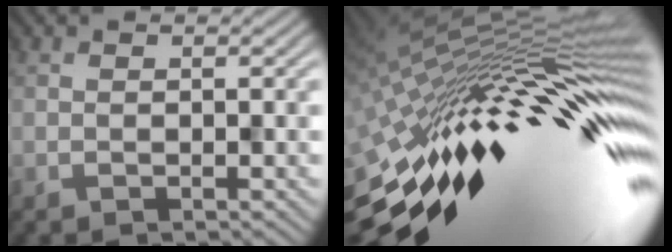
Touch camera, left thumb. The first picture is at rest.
{"total": 18.9, "force": [-1.8, 4.1, 18.3], "torque": [-0.317, 0.006, -0.058]}